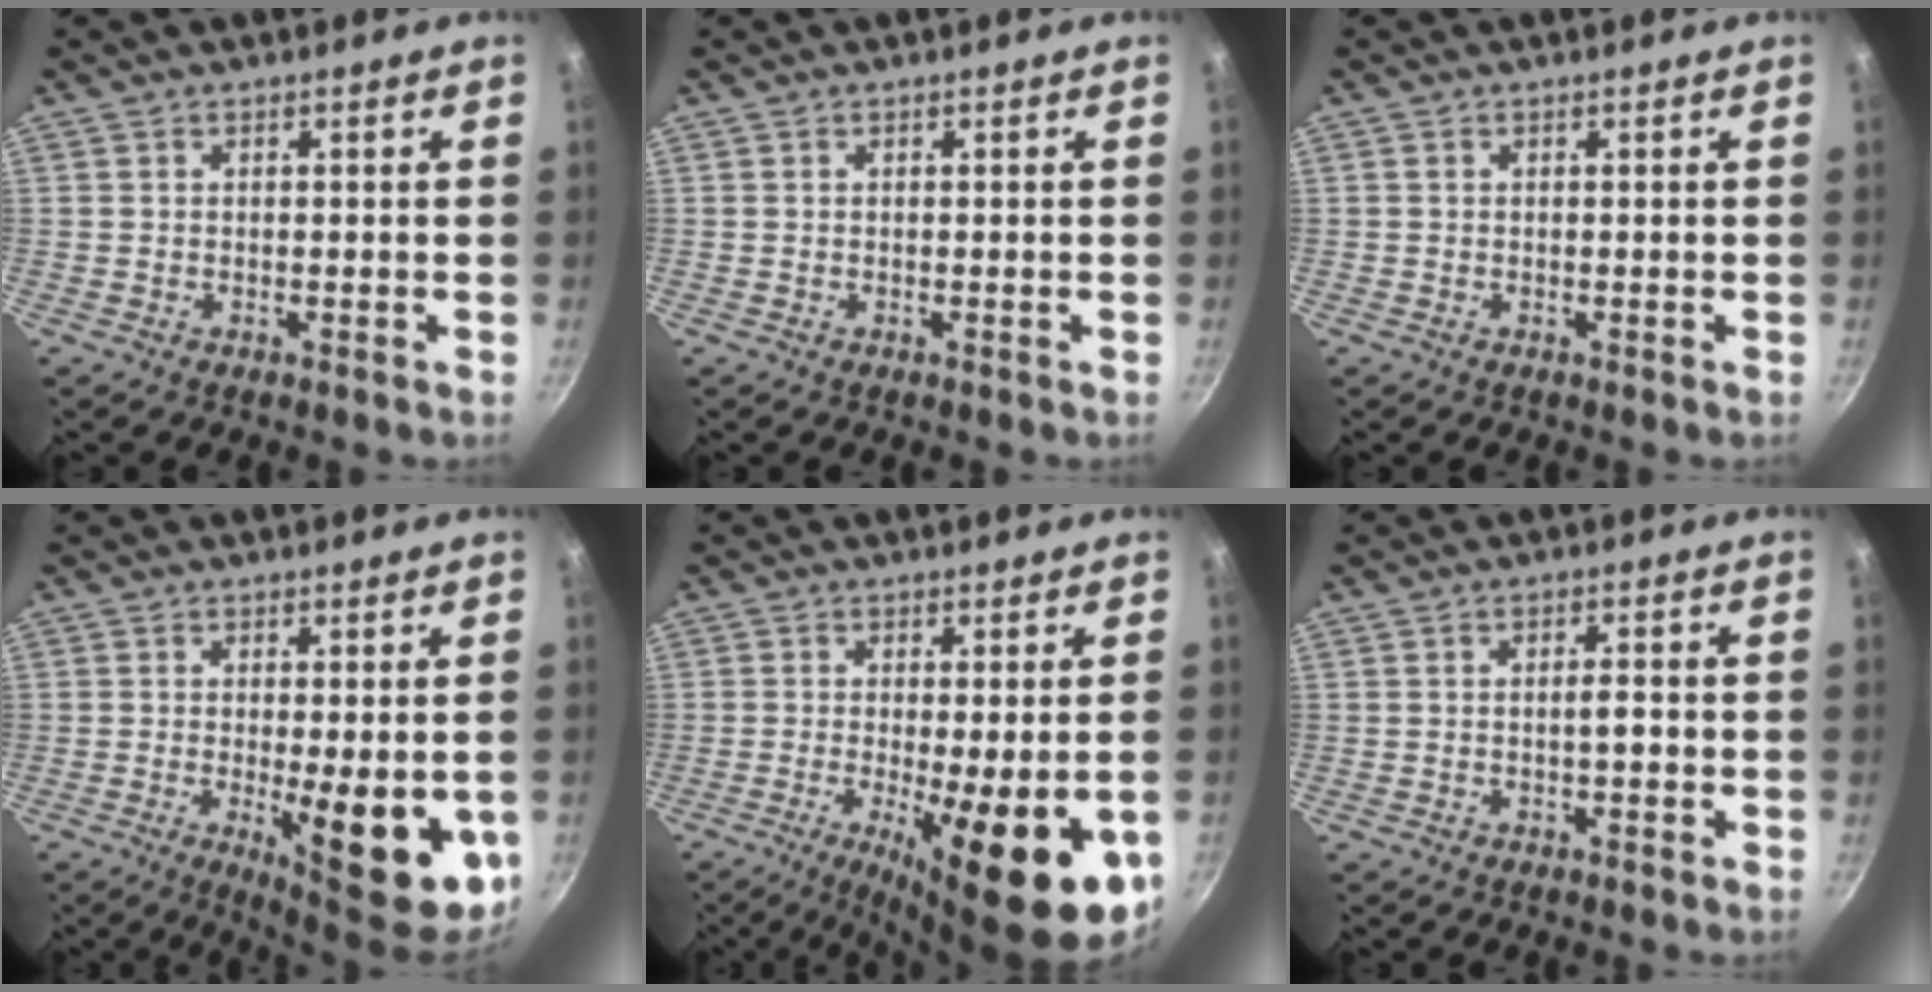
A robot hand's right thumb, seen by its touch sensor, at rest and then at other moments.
{"total": 0.0}
{"total": 0.0}
{"total": 13.0, "force": [-2.5, 4.1, 12.1], "torque": [-0.140, -0.009, -0.020]}
{"total": 15.7, "force": [-4.5, 4.4, 14.4], "torque": [-0.201, -0.017, -0.055]}
{"total": 2.1, "force": [-0.7, 0.5, 2.0], "torque": [-0.031, 0.008, -0.012]}